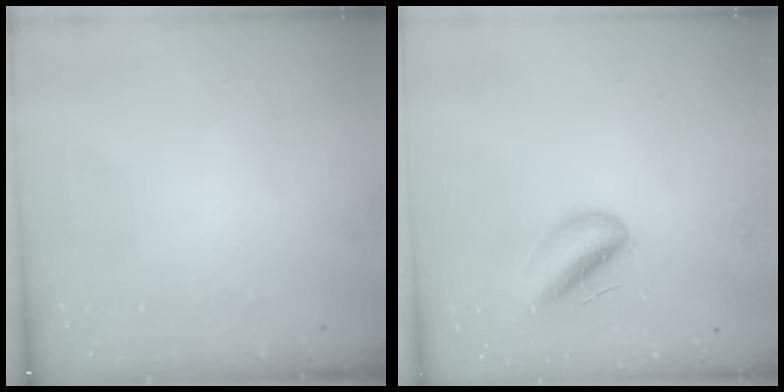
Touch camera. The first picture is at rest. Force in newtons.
{"total": 7.9, "press": 7.7, "slide": 1.9}